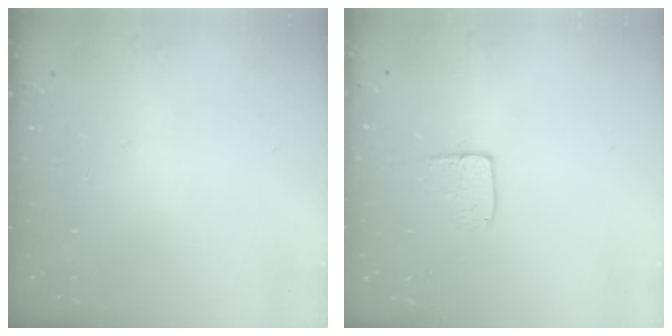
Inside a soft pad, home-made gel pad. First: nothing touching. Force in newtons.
{"total": 6.1, "press": 6.1, "slide": 0.4}